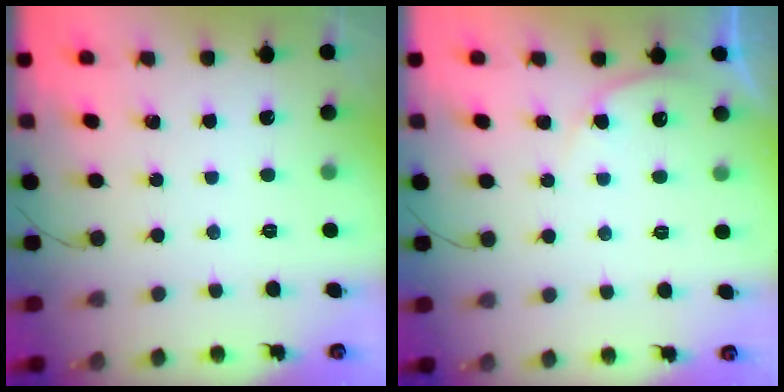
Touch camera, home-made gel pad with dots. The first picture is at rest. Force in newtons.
{"total": 3.6, "press": 3.5, "slide": 0.5}